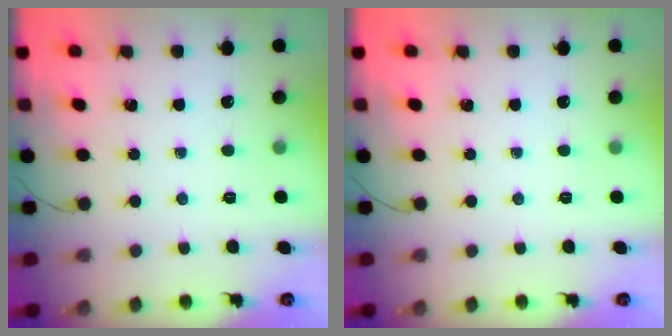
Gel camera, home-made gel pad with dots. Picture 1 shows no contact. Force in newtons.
{"total": 0.0}